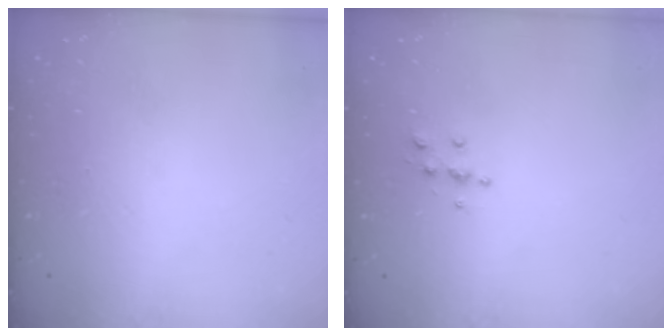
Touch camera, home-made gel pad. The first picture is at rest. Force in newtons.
{"total": 4.9, "press": 4.9, "slide": 0.5}